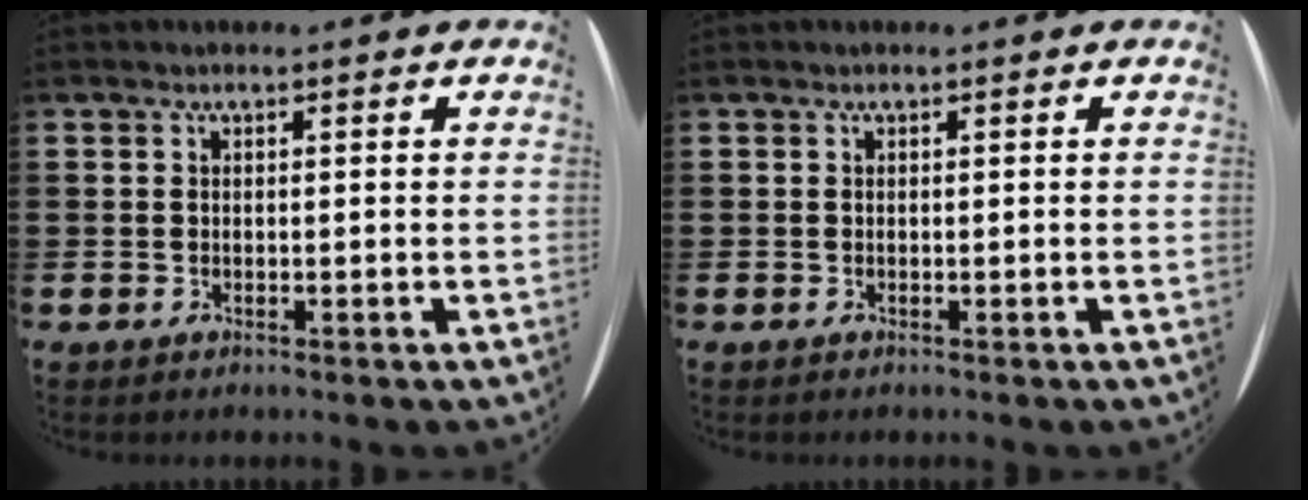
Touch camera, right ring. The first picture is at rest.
{"total": 0.0}